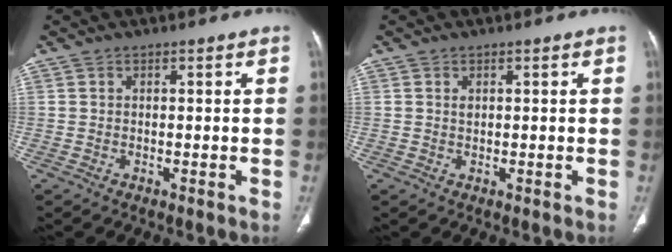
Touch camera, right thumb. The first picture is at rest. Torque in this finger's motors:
{"motor_torque": [0.37, -0.20, 0.16, 0.17, -0.01]}